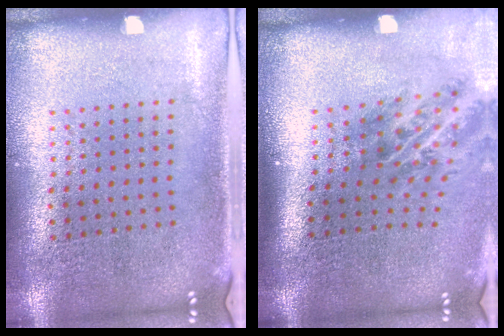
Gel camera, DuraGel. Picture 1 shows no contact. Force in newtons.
{"total": 2.1, "press": 1.3, "slide": 1.7}